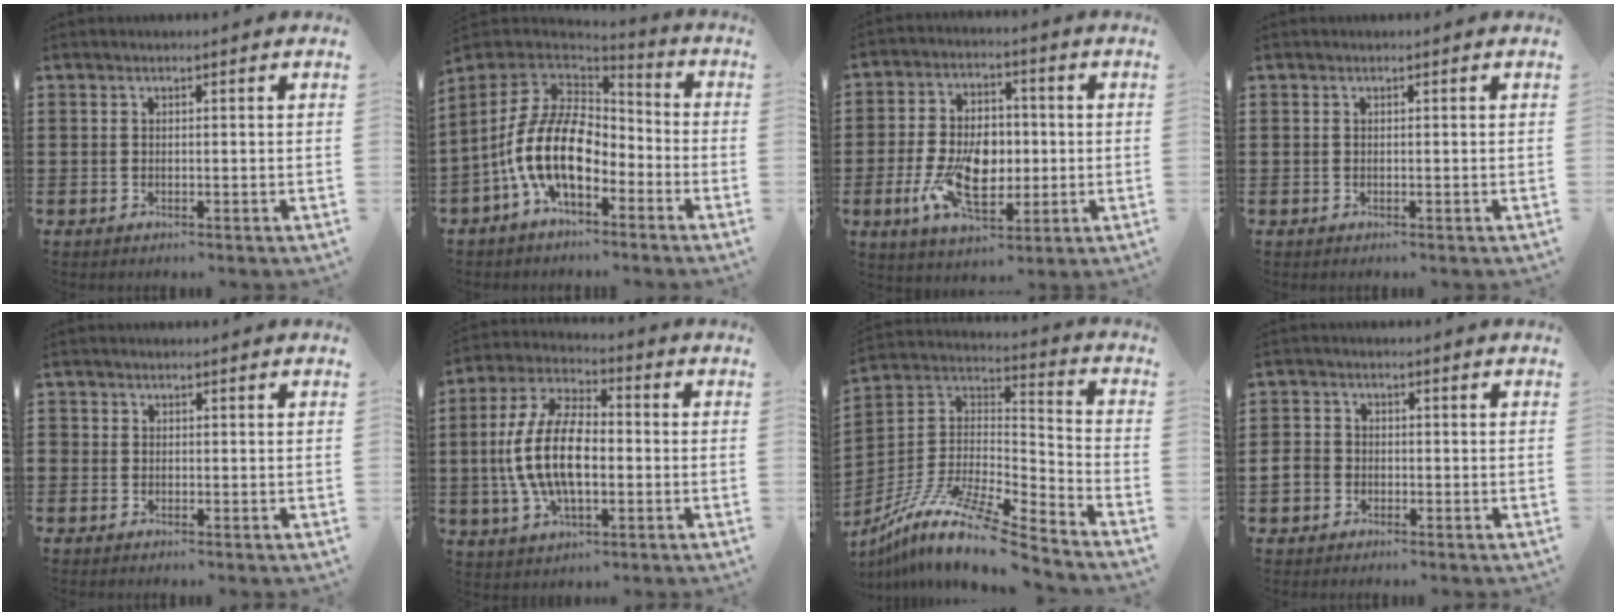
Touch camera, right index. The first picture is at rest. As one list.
[{"total": 13.9, "force": [-4.5, 7.8, 10.7], "torque": [-0.246, 0.010, -0.092]}, {"total": 11.1, "force": [-1.8, 6.7, 8.6], "torque": [-0.182, 0.004, -0.034]}, {"total": 0.0}, {"total": 0.7, "force": [-0.3, 0.7, 0.1], "torque": [-0.002, 0.002, -0.007]}, {"total": 12.6, "force": [-1.3, 6.2, 11.0], "torque": [-0.246, -0.002, -0.028]}, {"total": 12.7, "force": [-10.0, 1.8, 7.6], "torque": [-0.154, 0.010, -0.196]}, {"total": 3.2, "force": [-1.5, 2.6, 1.0], "torque": [-0.041, -0.001, -0.035]}]